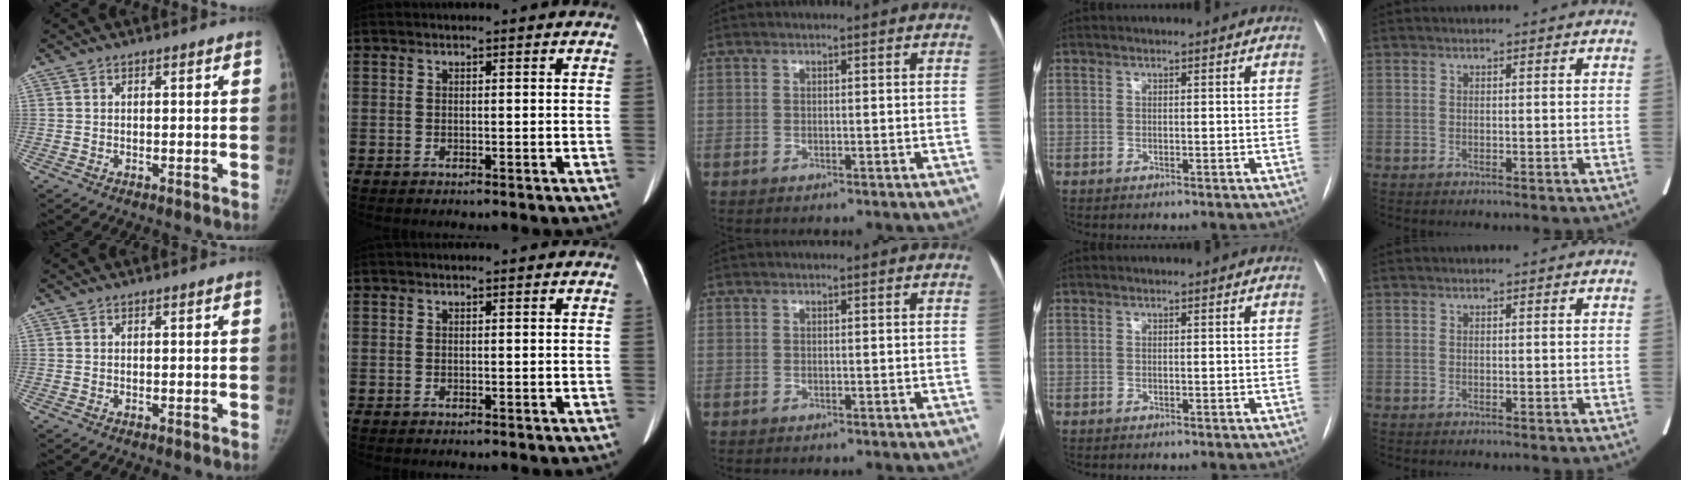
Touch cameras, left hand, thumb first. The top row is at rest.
{}